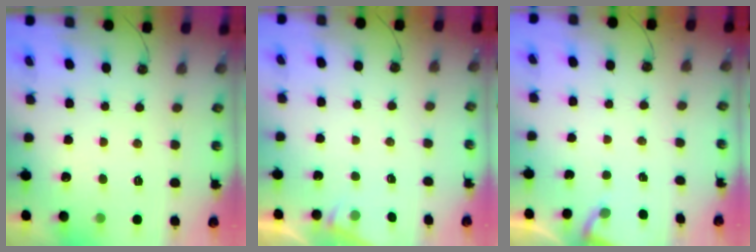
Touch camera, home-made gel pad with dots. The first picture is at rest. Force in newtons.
{"total": 2.6, "press": 2.6, "slide": 0.4}
{"total": 2.3, "press": 2.3, "slide": 0.4}